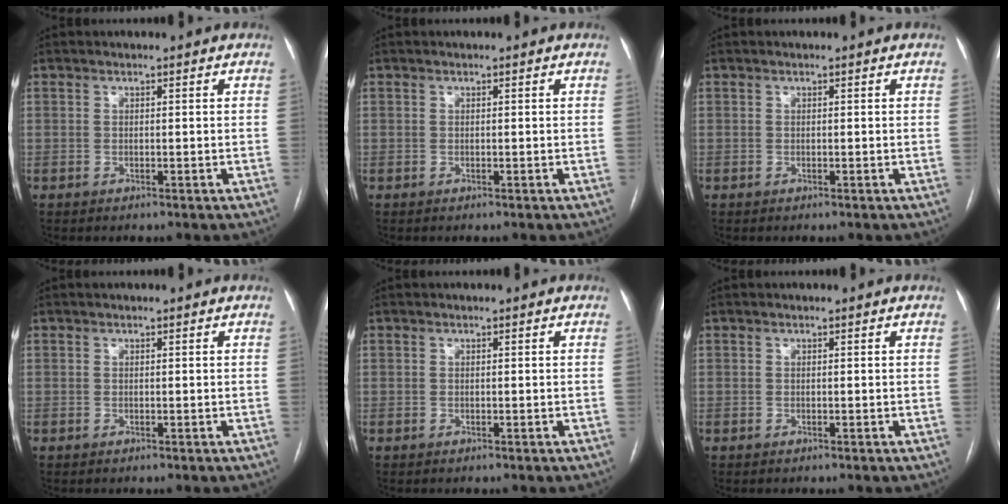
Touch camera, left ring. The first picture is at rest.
{"total": 0.0}
{"total": 0.0}
{"total": 0.0}
{"total": 0.0}
{"total": 0.0}